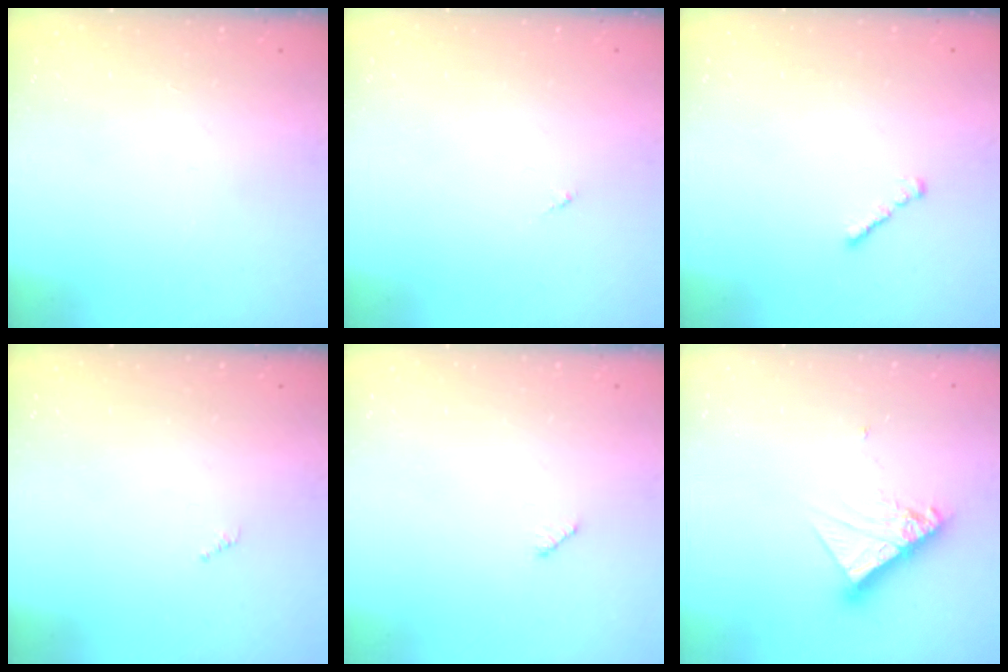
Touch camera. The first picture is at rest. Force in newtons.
{"total": 0.0}
{"total": 1.6, "press": 1.5, "slide": 0.5}
{"total": 0.0}
{"total": 3.2, "press": 3.2, "slide": 0.4}
{"total": 10.1, "press": 10.1, "slide": 0.9}